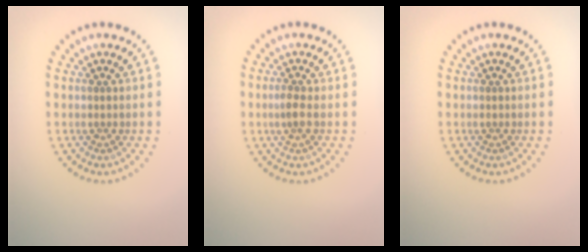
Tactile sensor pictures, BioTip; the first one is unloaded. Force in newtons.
{"total": 1.2, "press": 1.1, "slide": 0.5}
{"total": 0.0}